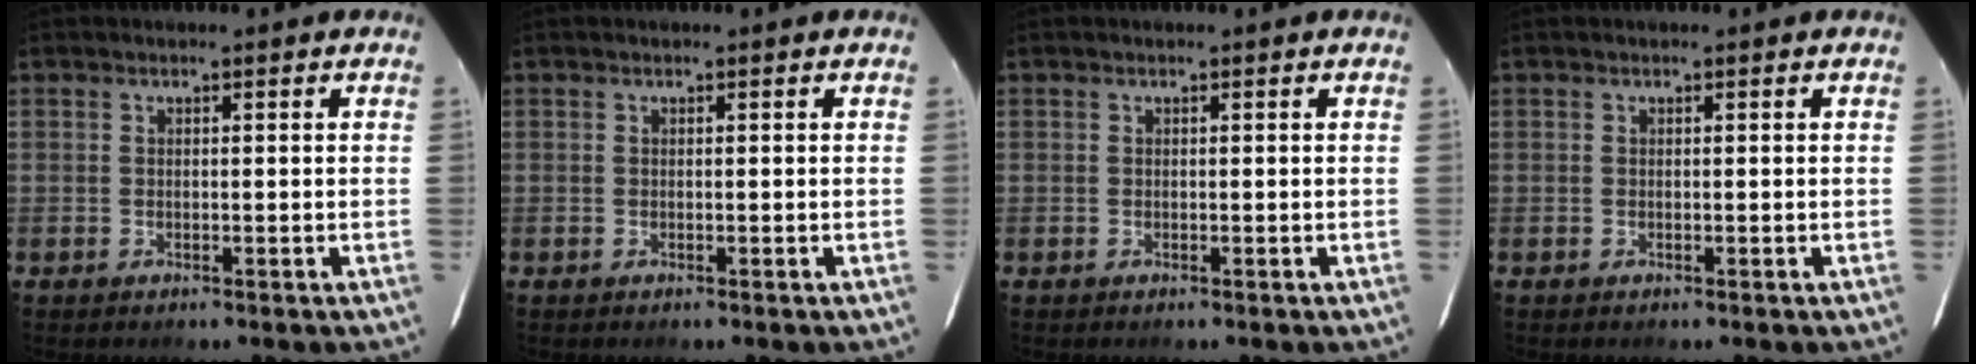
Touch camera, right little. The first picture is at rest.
{"total": 0.0}
{"total": 0.0}
{"total": 0.0}